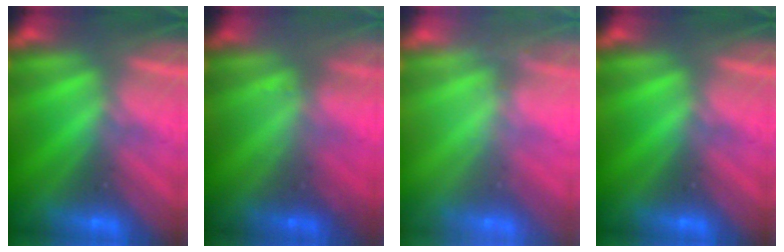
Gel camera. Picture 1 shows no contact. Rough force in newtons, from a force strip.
{"total": 2.2}
{"total": 2.4}
{"total": 0.0}